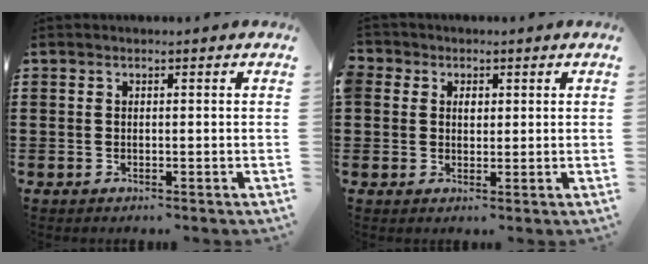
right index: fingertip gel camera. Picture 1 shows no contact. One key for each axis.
{"total": 2.4, "fx": 1.0, "fy": 2.2, "fz": 0.5, "tx": -0.020, "ty": 0.013, "tz": 0.016}